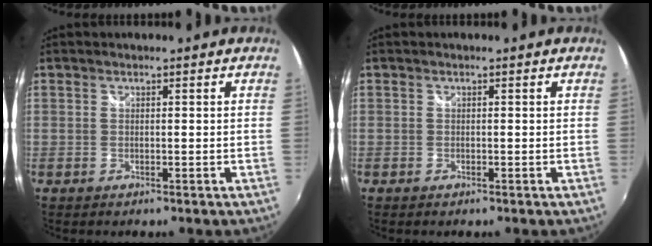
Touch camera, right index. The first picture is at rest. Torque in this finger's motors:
{"motor_torque": [-0.08, -0.05, 0.03, 0.01]}